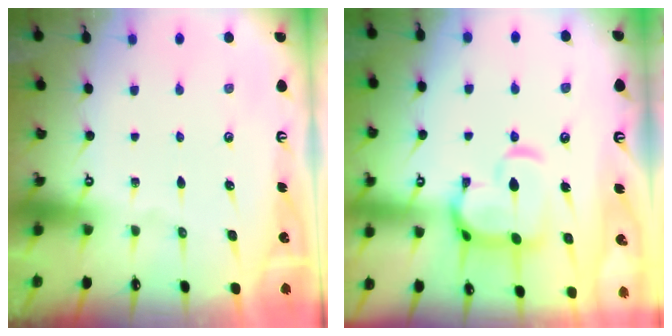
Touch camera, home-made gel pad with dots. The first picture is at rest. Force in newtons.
{"total": 7.5, "press": 7.4, "slide": 1.3}